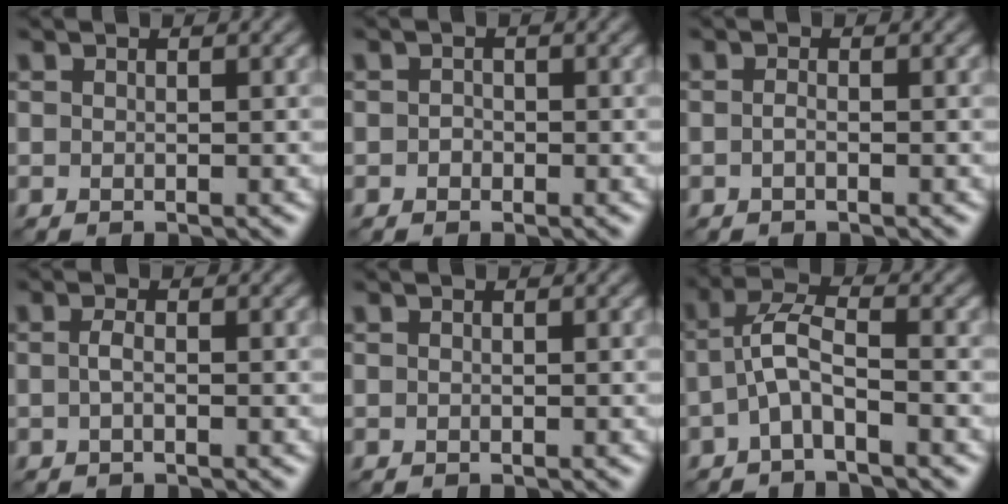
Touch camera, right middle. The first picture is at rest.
{"total": 0.7, "force": [-0.2, 0.6, 0.2], "torque": [-0.001, -0.004, -0.006]}
{"total": 0.6, "force": [-0.3, 0.2, 0.5], "torque": [-0.013, -0.001, -0.007]}
{"total": 1.0, "force": [-0.3, 0.3, 0.9], "torque": [-0.022, 0.000, -0.007]}
{"total": 0.0}
{"total": 3.3, "force": [-1.2, 1.1, 2.9], "torque": [-0.063, 0.013, -0.031]}